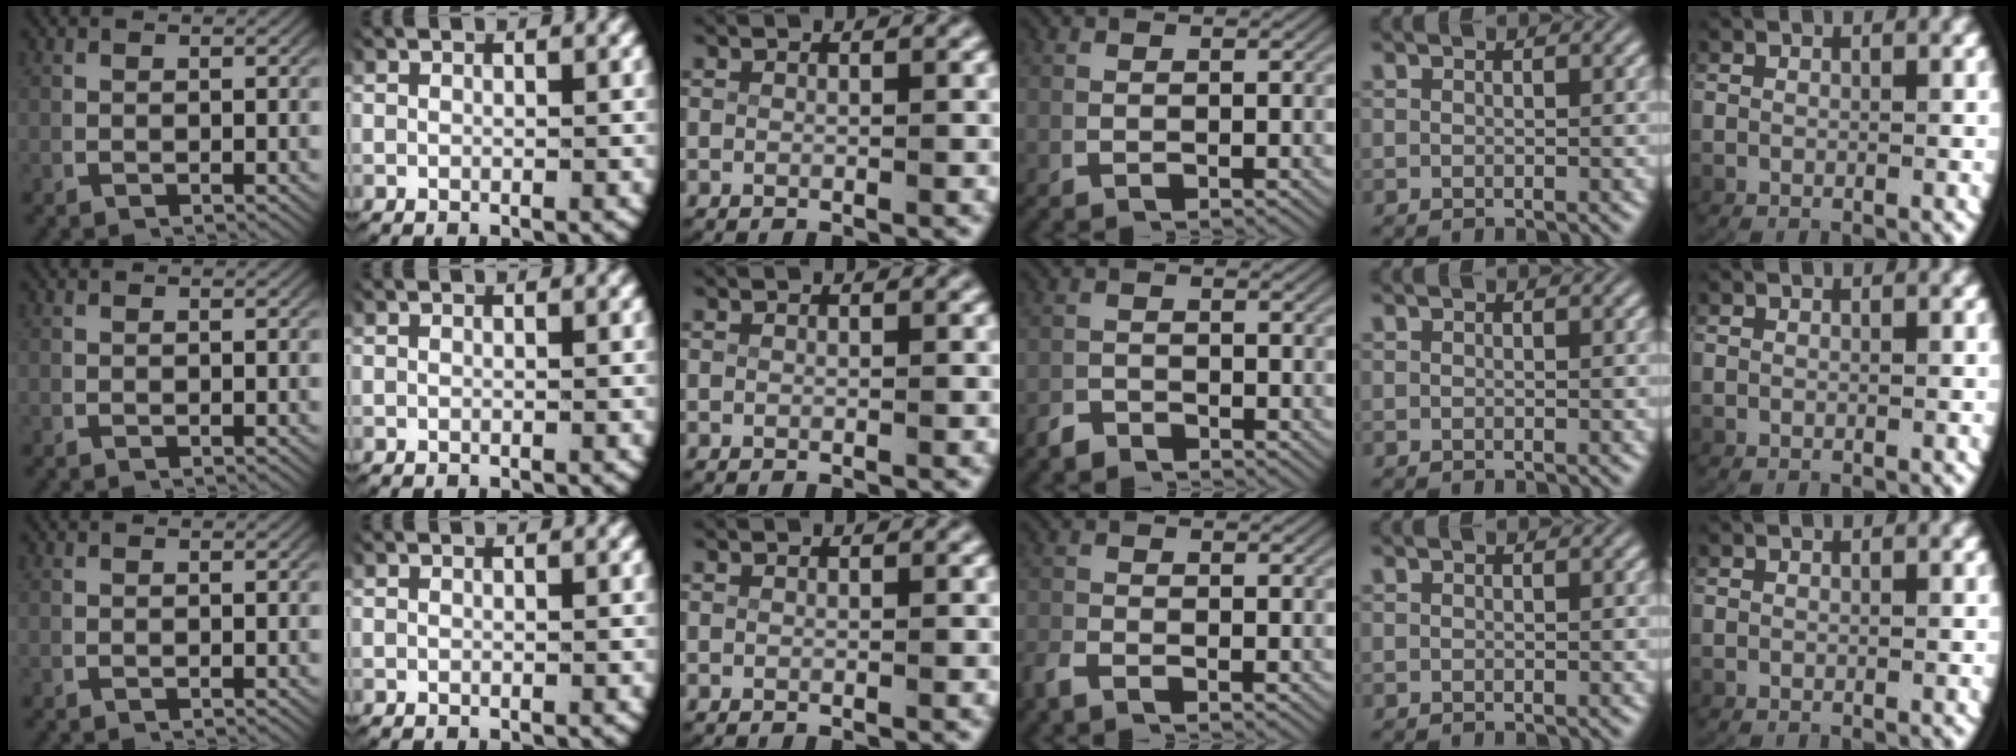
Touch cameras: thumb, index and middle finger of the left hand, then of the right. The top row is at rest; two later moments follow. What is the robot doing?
{"motion": "lift_and_place", "object": "paper"}